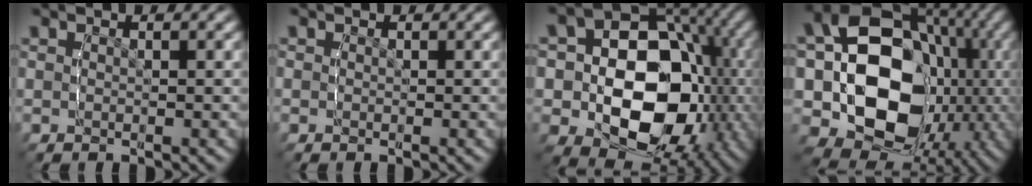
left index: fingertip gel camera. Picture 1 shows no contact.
{"total": 2.8, "force": [-1.0, 0.1, -2.6], "torque": [0.025, -0.003, -0.027]}
{"total": 20.7, "force": [-3.3, 17.7, 10.1], "torque": [-0.222, -0.076, -0.052]}
{"total": 25.6, "force": [-4.4, 21.8, 12.7], "torque": [-0.272, -0.080, -0.076]}